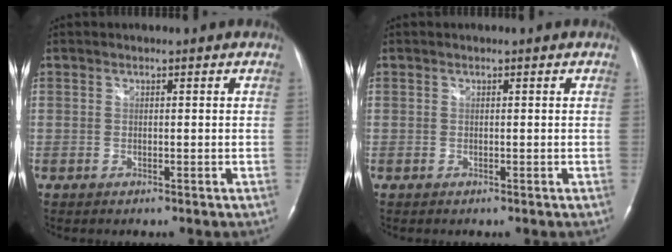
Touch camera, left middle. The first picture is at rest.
{"total": 0.0}